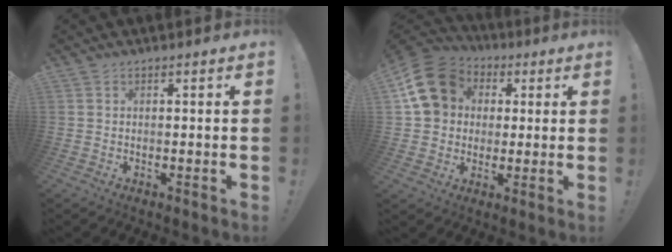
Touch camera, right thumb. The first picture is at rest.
{"total": 16.1, "force": [4.7, 13.1, 8.0], "torque": [-0.128, -0.005, 0.096]}